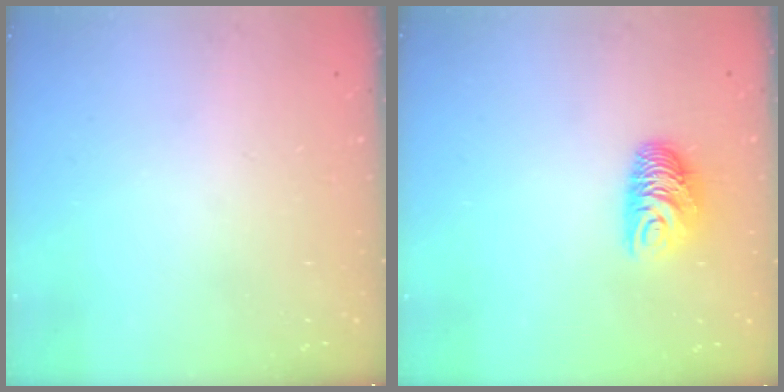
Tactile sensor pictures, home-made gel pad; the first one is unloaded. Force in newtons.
{"total": 8.5, "press": 8.5, "slide": 0.3}